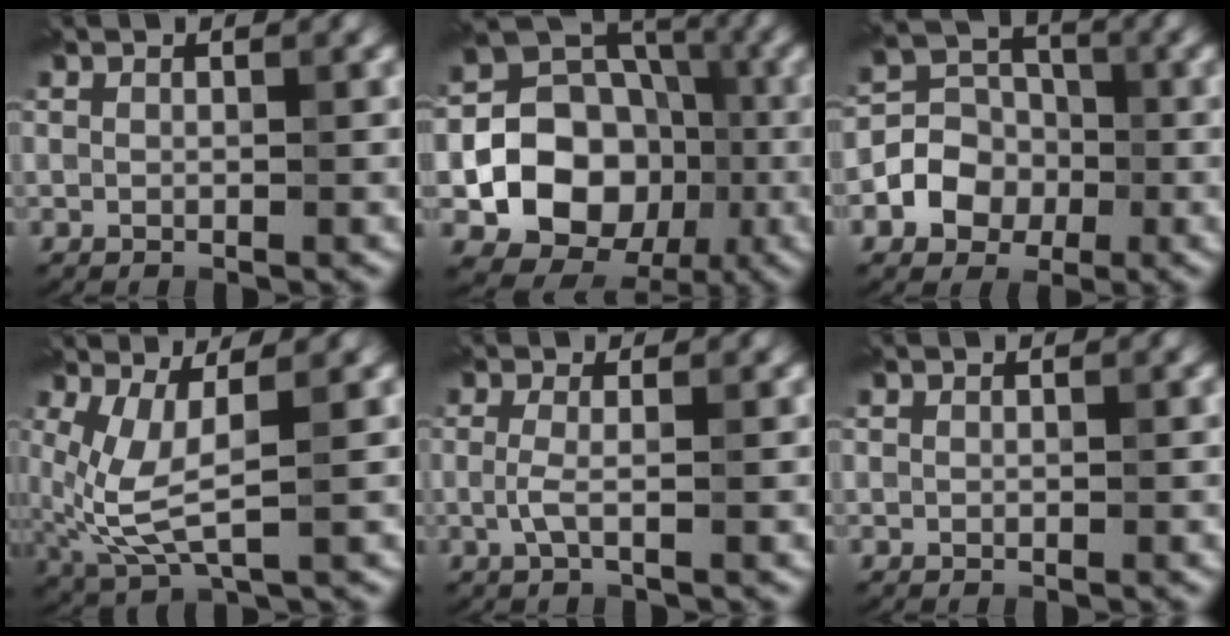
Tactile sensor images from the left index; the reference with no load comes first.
{"total": 11.0, "force": [-2.4, 8.9, 6.0], "torque": [-0.087, -0.006, -0.059]}
{"total": 4.6, "force": [-1.5, 3.9, 1.8], "torque": [-0.013, 0.005, -0.038]}
{"total": 5.0, "force": [0.6, 1.6, 4.7], "torque": [-0.122, -0.016, 0.022]}
{"total": 1.6, "force": [-0.2, 0.3, 1.5], "torque": [-0.037, -0.004, -0.006]}
{"total": 0.0}